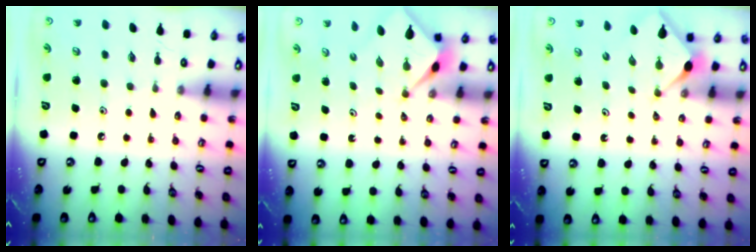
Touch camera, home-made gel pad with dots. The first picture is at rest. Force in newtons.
{"total": 2.5, "press": 2.5, "slide": 0.3}
{"total": 2.9, "press": 2.9, "slide": 0.4}